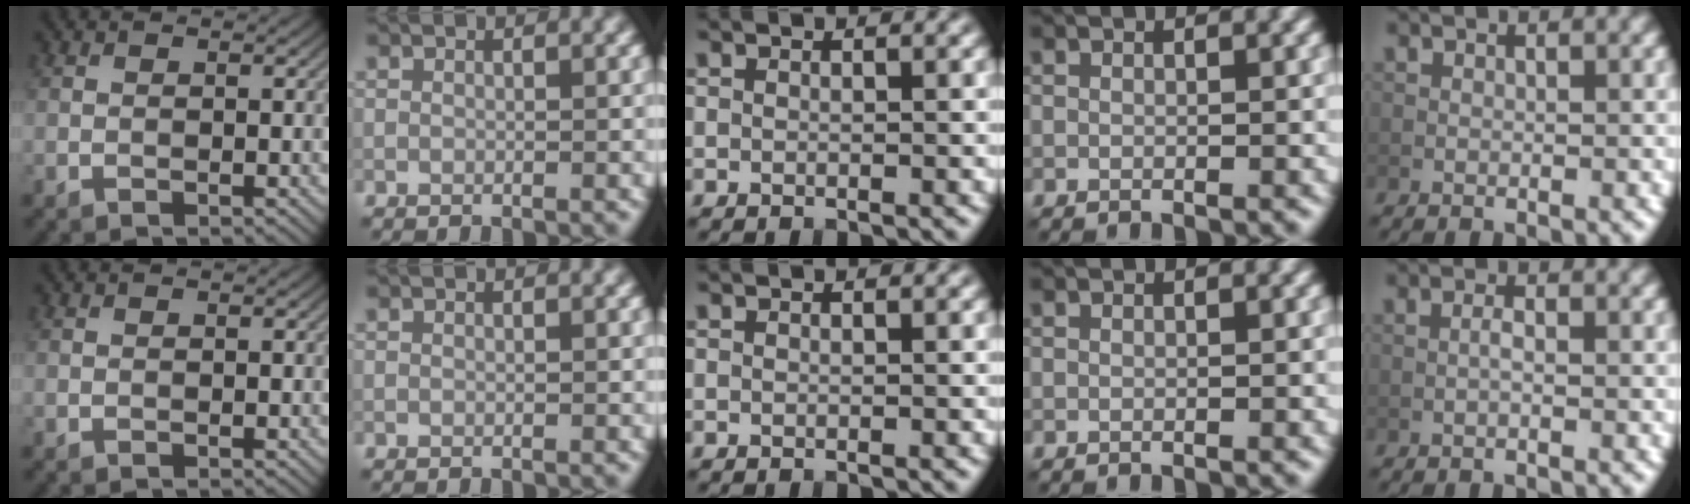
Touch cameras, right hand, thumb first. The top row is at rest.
{"little": {"total": 0.8, "force": [-0.3, 0.1, 0.7], "torque": [-0.016, 0.000, -0.007]}}